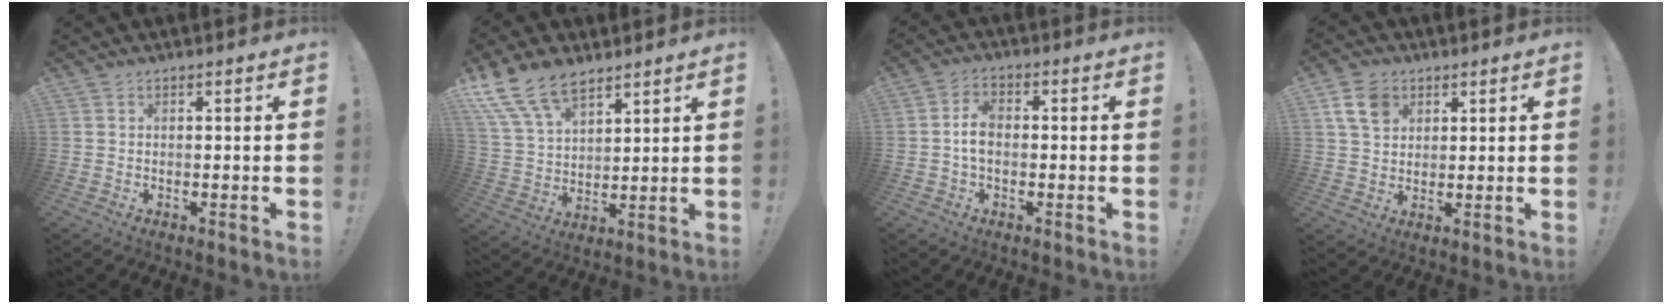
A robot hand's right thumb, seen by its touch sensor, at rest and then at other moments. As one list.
[{"total": 14.6, "force": [10.2, 7.7, 7.1], "torque": [-0.134, -0.056, 0.193]}, {"total": 5.6, "force": [-0.5, 3.5, 4.3], "torque": [-0.068, 0.005, -0.012]}, {"total": 8.7, "force": [4.1, 6.2, 4.6], "torque": [-0.086, -0.006, 0.081]}]